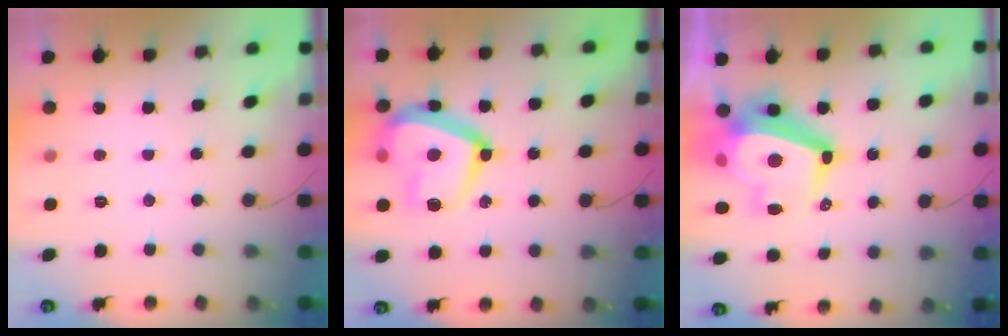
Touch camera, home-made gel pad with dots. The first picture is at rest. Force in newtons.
{"total": 18.2, "press": 18.1, "slide": 1.6}
{"total": 14.6, "press": 14.2, "slide": 3.5}